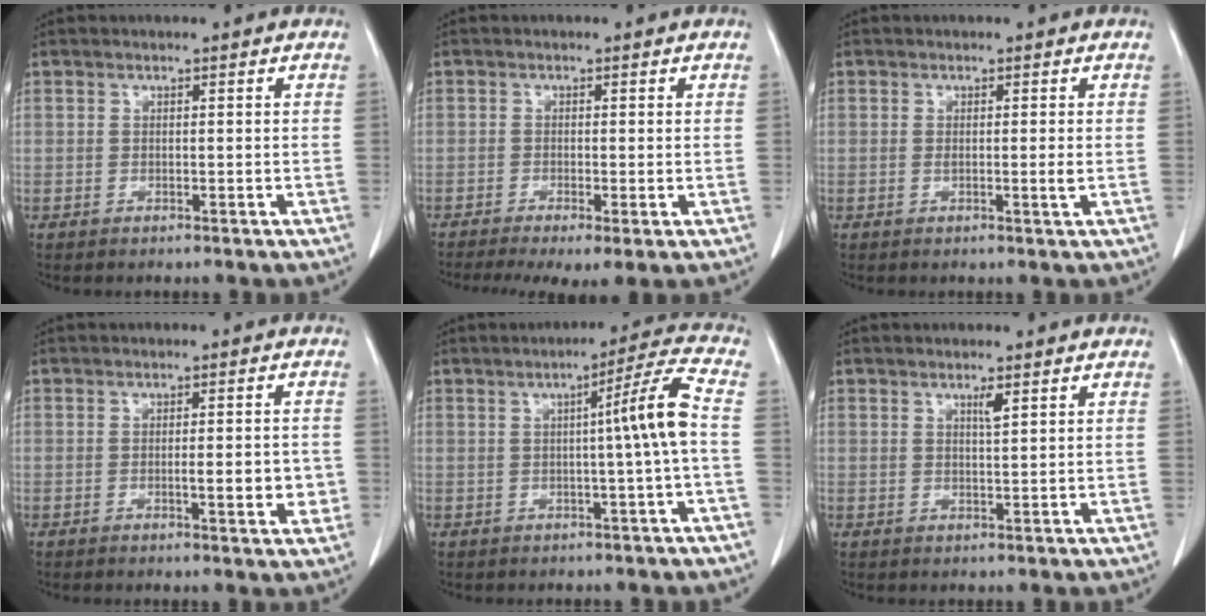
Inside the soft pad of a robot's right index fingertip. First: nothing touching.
{"total": 6.7, "force": [-4.1, 1.6, 5.1], "torque": [-0.081, -0.017, -0.069]}
{"total": 1.7, "force": [-0.1, -0.1, 1.7], "torque": [-0.026, -0.004, -0.003]}
{"total": 4.7, "force": [-1.0, 1.0, 4.5], "torque": [-0.060, -0.002, -0.011]}
{"total": 7.1, "force": [-0.2, -1.5, 6.9], "torque": [-0.099, 0.011, -0.003]}
{"total": 1.5, "force": [0.9, 0.0, 1.3], "torque": [-0.023, -0.004, 0.015]}